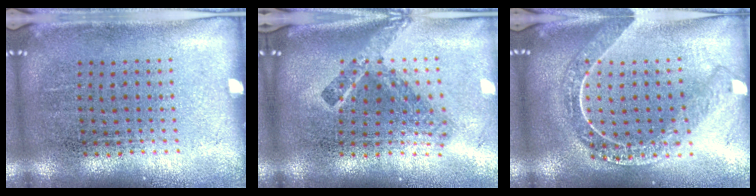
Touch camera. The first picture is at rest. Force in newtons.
{"total": 2.4, "press": 1.5, "slide": 1.9}
{"total": 2.2, "press": 1.9, "slide": 1.1}